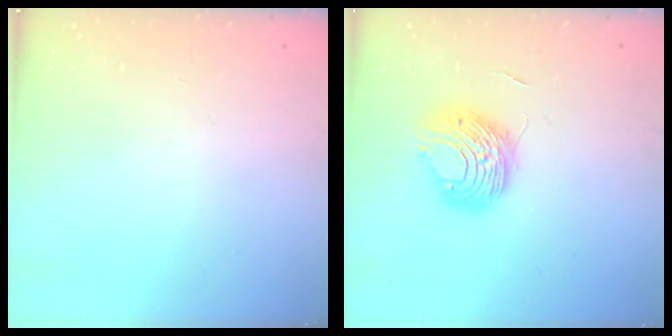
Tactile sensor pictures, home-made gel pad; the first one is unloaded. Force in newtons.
{"total": 8.5, "press": 8.5, "slide": 0.2}